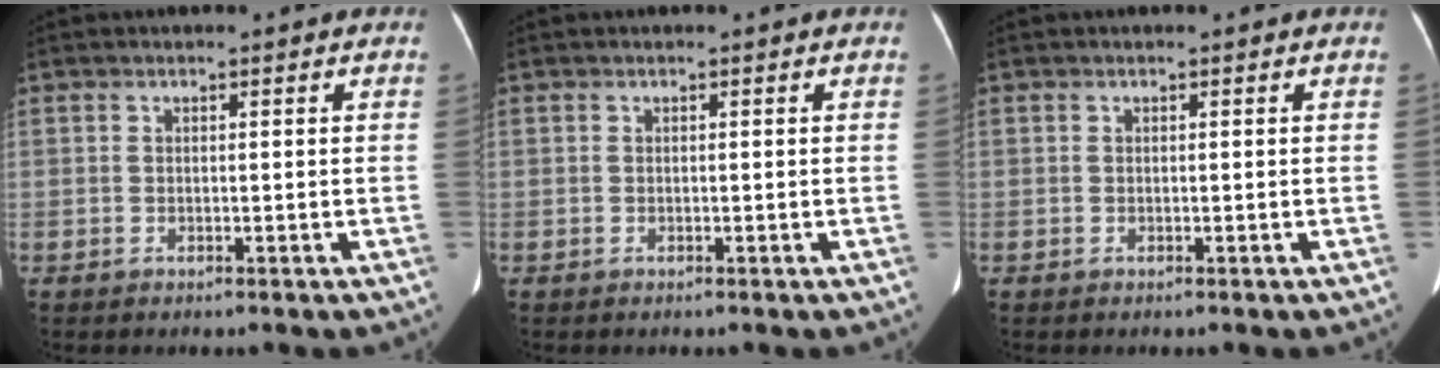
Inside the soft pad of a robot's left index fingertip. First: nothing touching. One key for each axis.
{"total": 0.0}
{"total": 0.0}